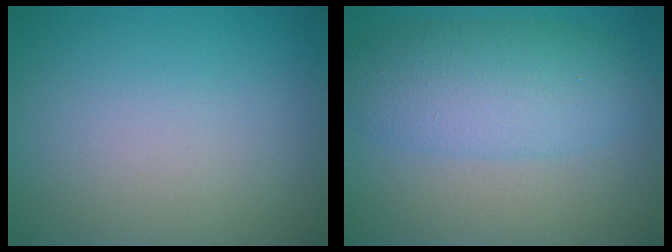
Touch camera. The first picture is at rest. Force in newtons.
{"total": 6.0, "press": 6.0, "slide": 0.1}